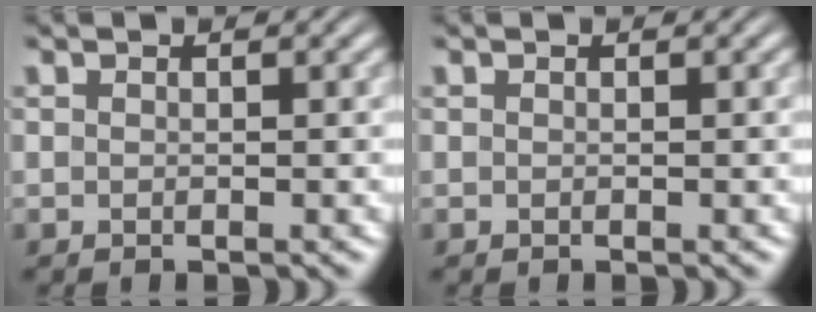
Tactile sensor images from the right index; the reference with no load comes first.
{"total": 0.0}